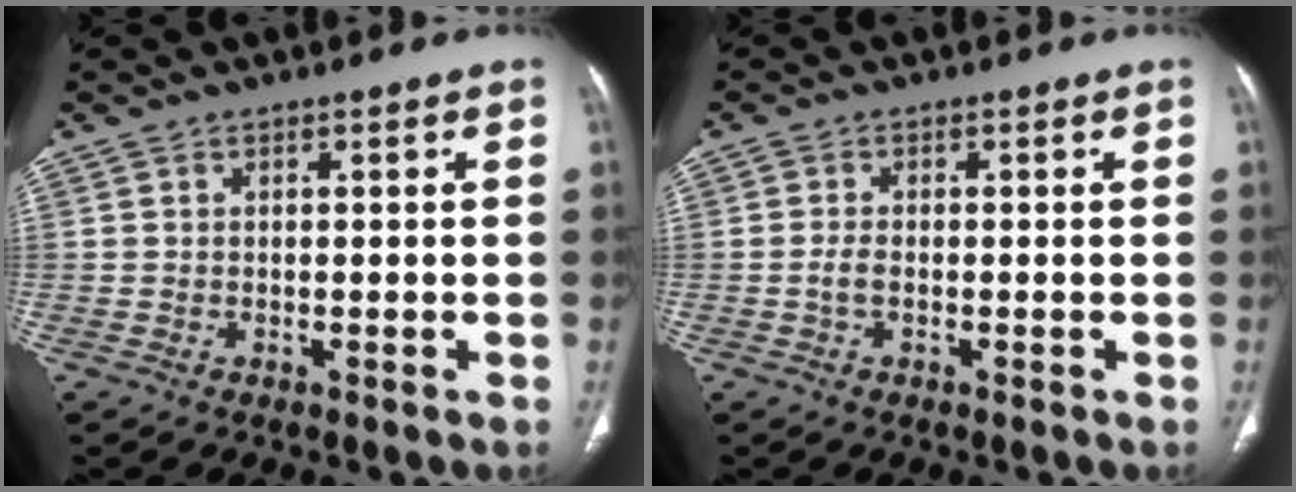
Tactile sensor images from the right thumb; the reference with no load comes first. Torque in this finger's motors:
{"motor_torque": [-0.01, 0.01, 0.29, -0.35, 0.00]}